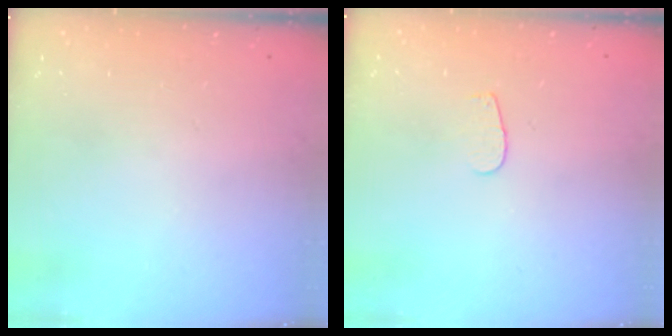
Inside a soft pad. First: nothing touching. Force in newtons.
{"total": 2.6, "press": 2.5, "slide": 0.3}